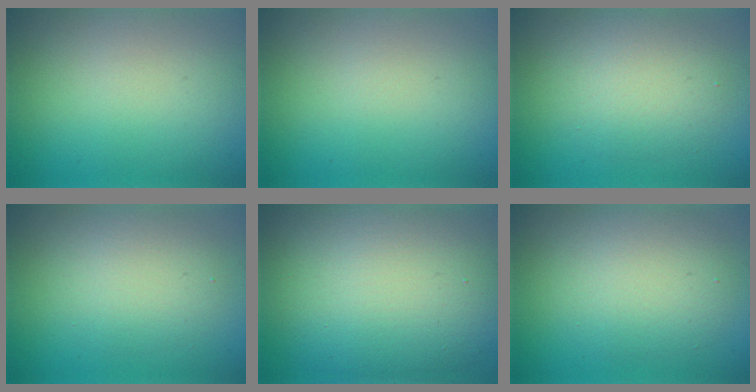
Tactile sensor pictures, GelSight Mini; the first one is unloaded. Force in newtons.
{"total": 0.0}
{"total": 4.2, "press": 4.2, "slide": 0.3}
{"total": 3.9, "press": 3.9, "slide": 0.2}
{"total": 13.9, "press": 13.9, "slide": 0.8}
{"total": 5.1, "press": 5.1, "slide": 0.3}